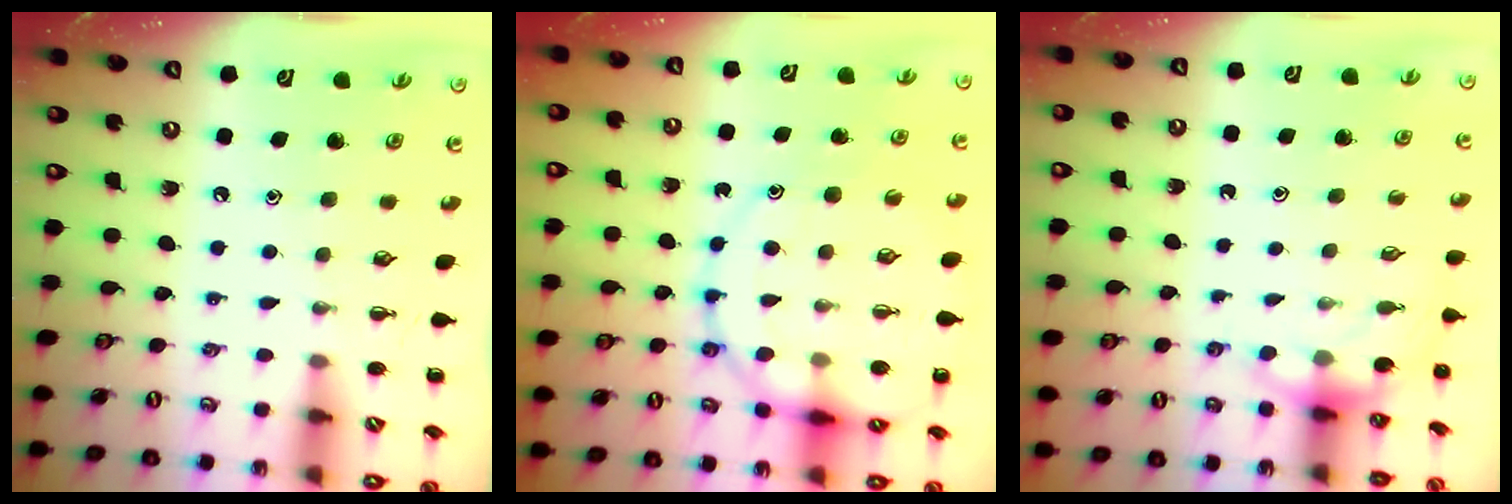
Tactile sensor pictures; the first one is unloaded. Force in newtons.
{"total": 15.9, "press": 15.8, "slide": 2.4}
{"total": 4.7, "press": 4.6, "slide": 1.2}